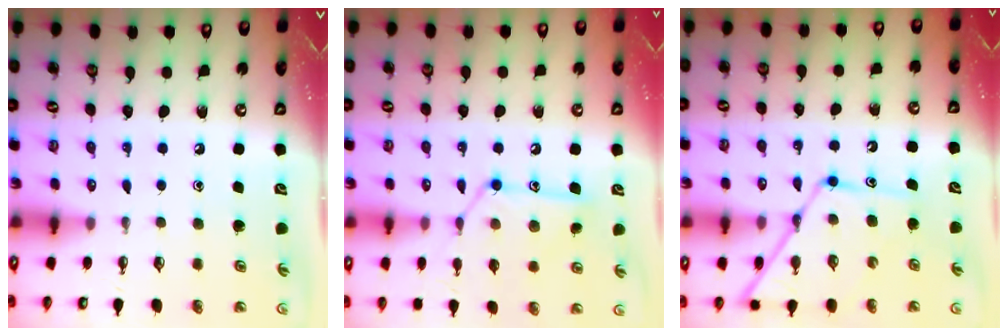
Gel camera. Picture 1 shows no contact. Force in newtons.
{"total": 12.9, "press": 12.9, "slide": 0.9}
{"total": 12.2, "press": 12.1, "slide": 0.9}